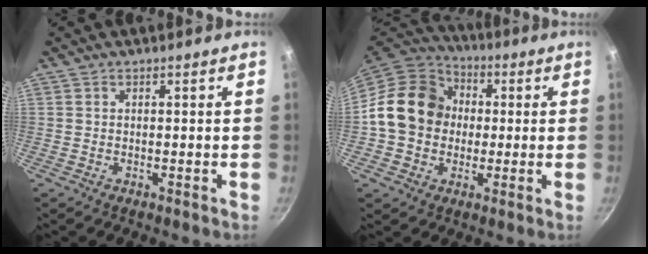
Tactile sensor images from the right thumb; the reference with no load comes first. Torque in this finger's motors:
{"motor_torque": [0.64, 2.52, 0.65, -0.74, 0.13]}